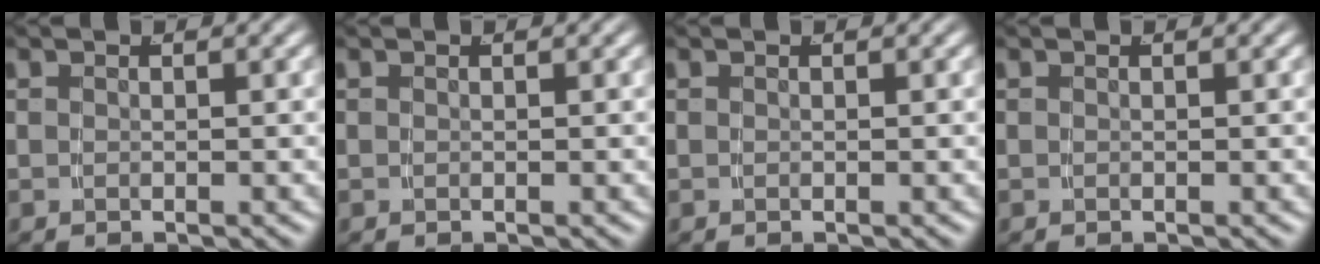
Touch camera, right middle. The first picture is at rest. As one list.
[{"total": 0.0}, {"total": 0.0}, {"total": 0.0}]